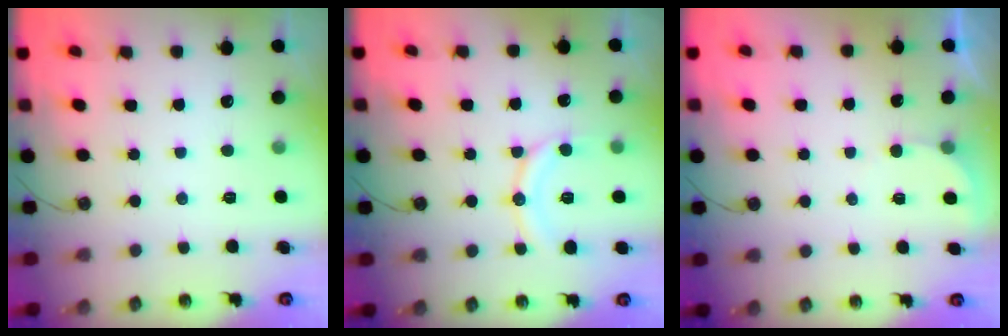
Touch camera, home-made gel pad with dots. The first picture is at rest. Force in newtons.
{"total": 11.4, "press": 11.3, "slide": 1.0}
{"total": 1.4, "press": 1.4, "slide": 0.1}